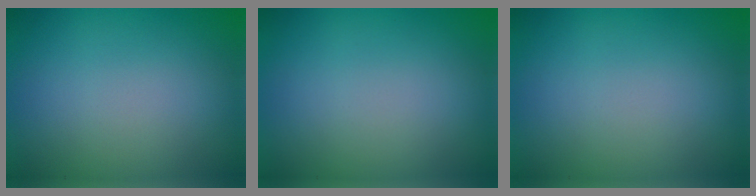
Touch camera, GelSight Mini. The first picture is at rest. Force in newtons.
{"total": 0.0}
{"total": 0.0}